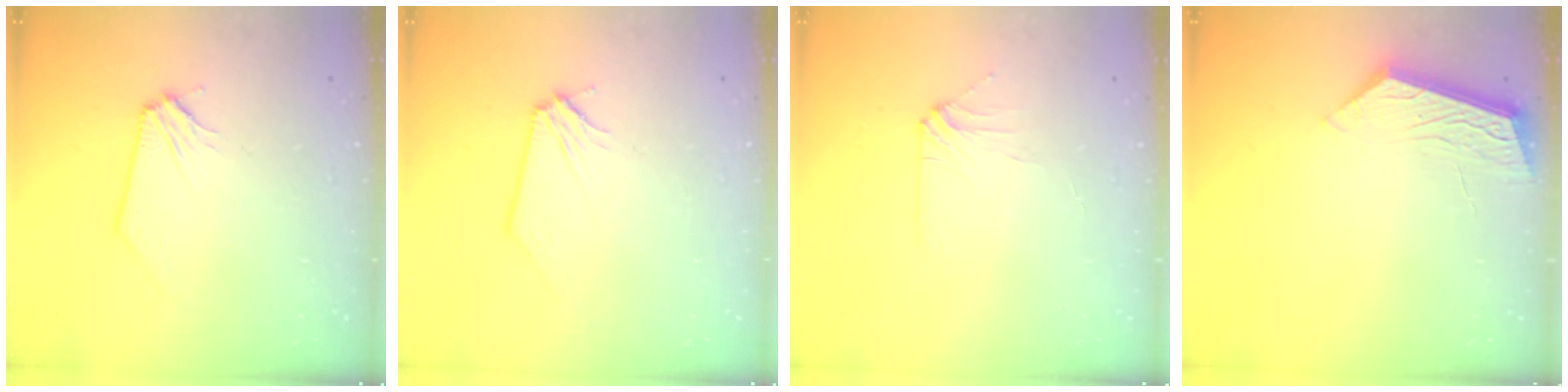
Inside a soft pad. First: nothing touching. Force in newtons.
{"total": 0.0}
{"total": 3.5, "press": 3.4, "slide": 0.8}
{"total": 7.0, "press": 7.0, "slide": 0.2}